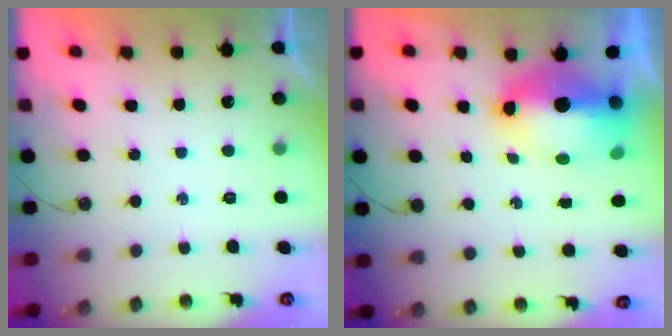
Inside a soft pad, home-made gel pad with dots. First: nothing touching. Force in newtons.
{"total": 13.3, "press": 13.2, "slide": 1.8}